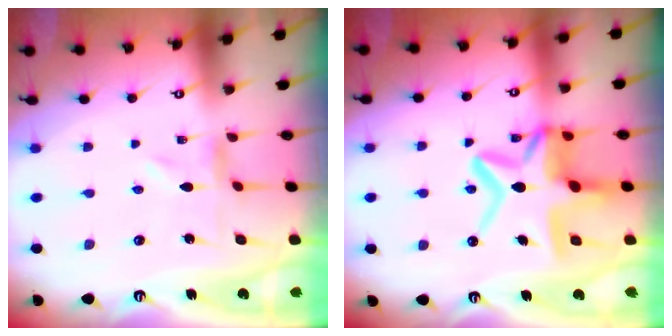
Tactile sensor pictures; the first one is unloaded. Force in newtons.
{"total": 16.5, "press": 16.5, "slide": 1.5}